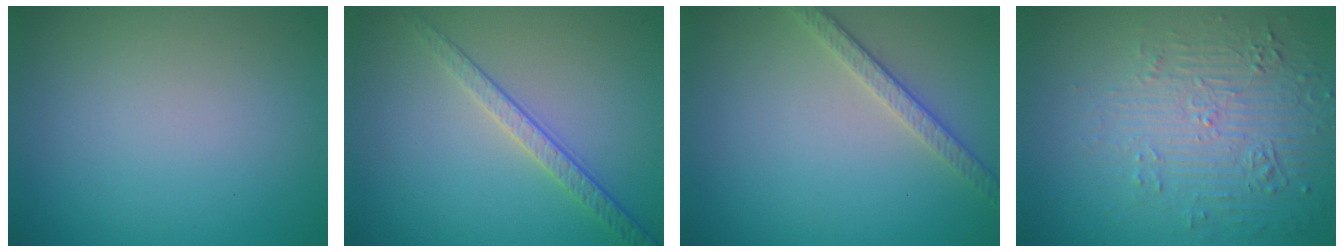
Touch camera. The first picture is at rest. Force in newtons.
{"total": 2.4, "press": 2.0, "slide": 1.4}
{"total": 2.6, "press": 2.5, "slide": 0.8}
{"total": 5.8, "press": 3.7, "slide": 4.4}